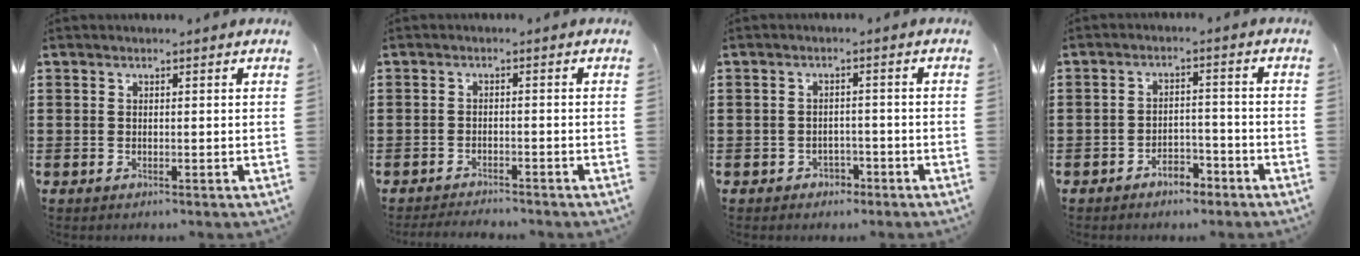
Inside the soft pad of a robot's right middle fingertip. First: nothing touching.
{"total": 2.2, "force": [-2.1, 0.1, 0.2], "torque": [-0.009, 0.000, -0.044]}
{"total": 1.8, "force": [-1.4, 1.0, 0.1], "torque": [-0.010, 0.000, -0.034]}
{"total": 3.6, "force": [-3.2, 1.2, 1.0], "torque": [-0.020, 0.009, -0.066]}